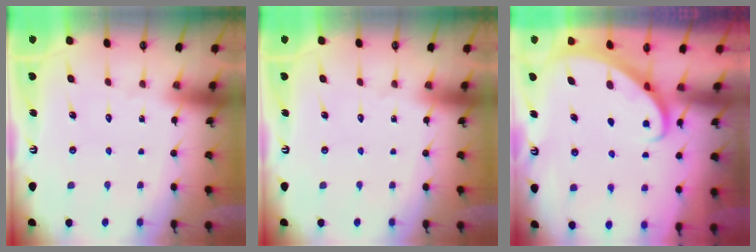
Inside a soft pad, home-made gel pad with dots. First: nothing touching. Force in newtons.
{"total": 0.0}
{"total": 2.8, "press": 2.8, "slide": 0.2}